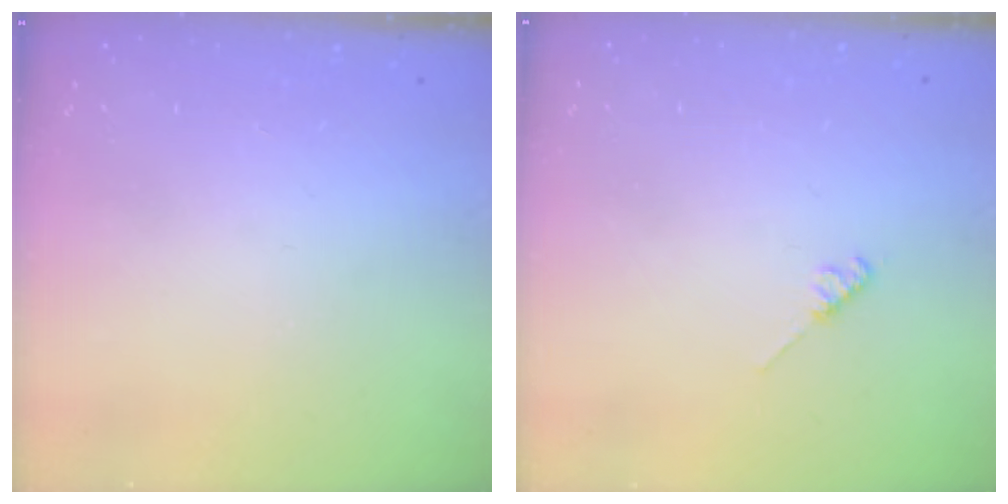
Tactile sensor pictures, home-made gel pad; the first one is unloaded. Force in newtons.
{"total": 2.6, "press": 2.5, "slide": 0.4}